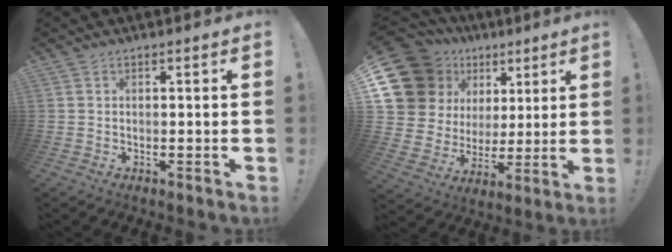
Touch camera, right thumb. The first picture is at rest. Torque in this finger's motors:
{"motor_torque": [-0.07, 1.28, 0.33, 0.10, 0.11]}